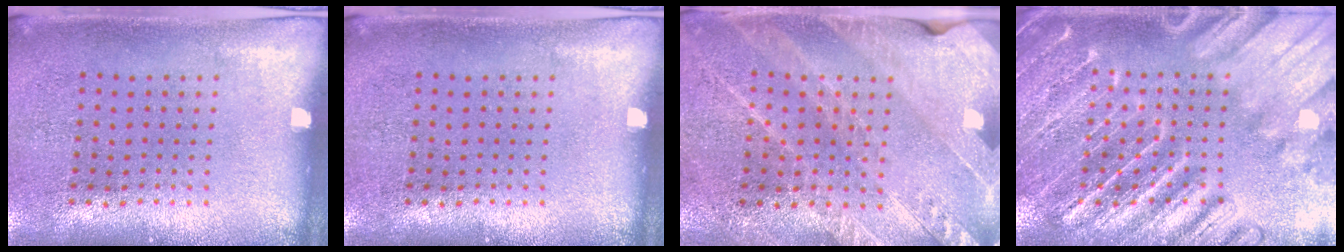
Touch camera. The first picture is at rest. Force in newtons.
{"total": 0.0}
{"total": 2.6, "press": 2.5, "slide": 0.6}
{"total": 5.7, "press": 5.6, "slide": 0.8}